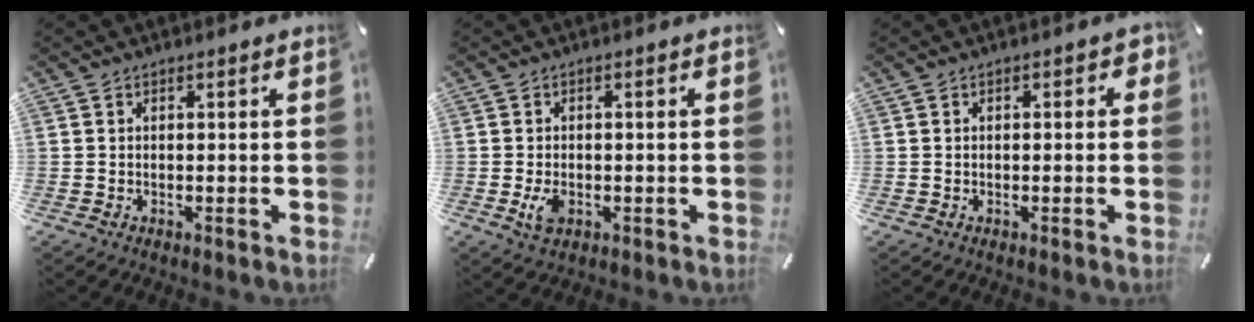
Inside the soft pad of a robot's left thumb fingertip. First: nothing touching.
{"total": 4.0, "force": [-1.1, 2.3, 3.1], "torque": [-0.072, -0.002, -0.021]}
{"total": 1.4, "force": [-0.2, 0.8, 1.1], "torque": [-0.012, 0.002, -0.006]}